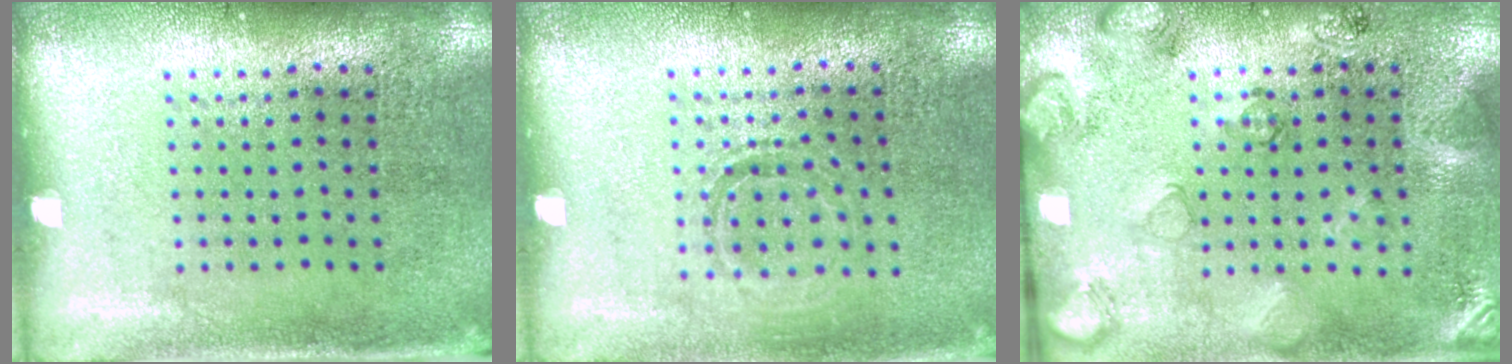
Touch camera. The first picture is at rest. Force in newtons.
{"total": 1.0, "press": 0.9, "slide": 0.4}
{"total": 2.5, "press": 1.8, "slide": 1.8}